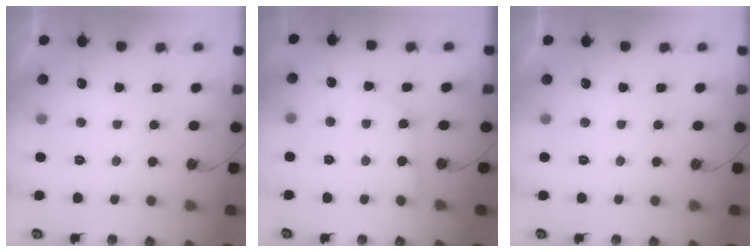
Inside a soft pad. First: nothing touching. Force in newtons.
{"total": 2.2, "press": 2.2, "slide": 0.2}
{"total": 0.0}